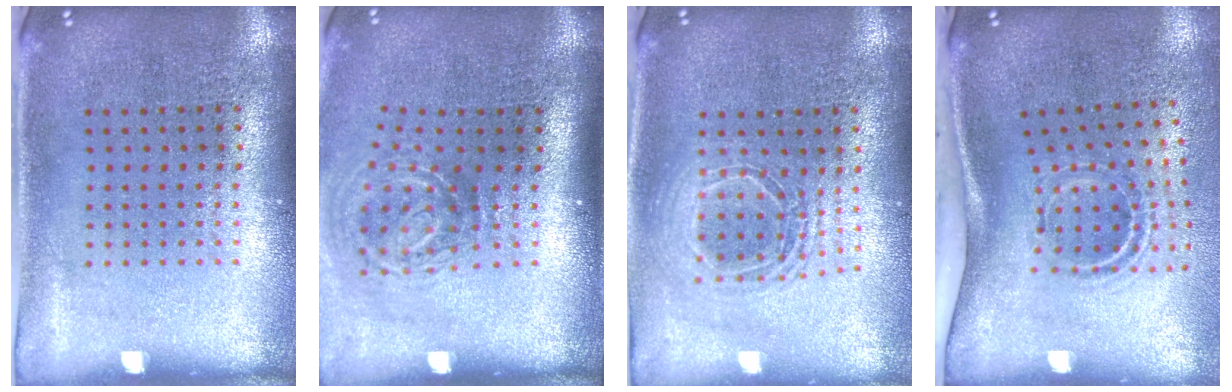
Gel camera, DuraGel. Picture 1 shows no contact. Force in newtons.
{"total": 2.0, "press": 1.3, "slide": 1.6}
{"total": 1.6, "press": 1.4, "slide": 0.8}
{"total": 2.2, "press": 1.2, "slide": 1.8}